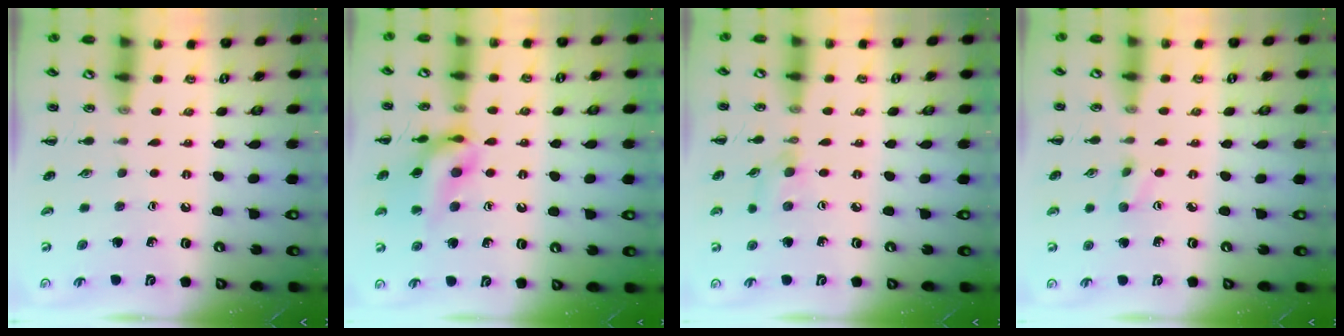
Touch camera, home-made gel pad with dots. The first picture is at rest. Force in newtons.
{"total": 15.1, "press": 14.9, "slide": 1.8}
{"total": 3.4, "press": 3.1, "slide": 1.3}
{"total": 2.8, "press": 2.7, "slide": 0.9}